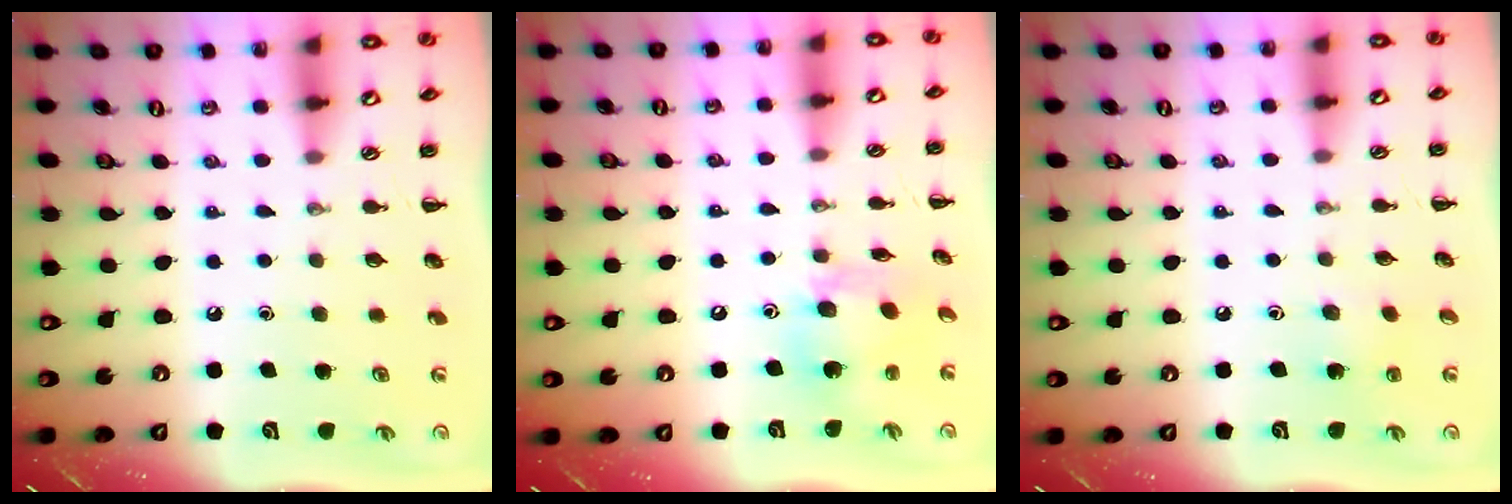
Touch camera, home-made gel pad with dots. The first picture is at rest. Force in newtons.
{"total": 9.8, "press": 9.6, "slide": 1.7}
{"total": 4.9, "press": 4.8, "slide": 1.1}